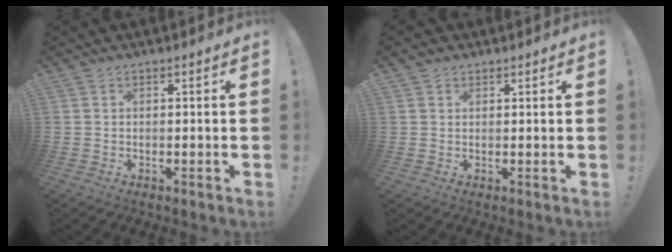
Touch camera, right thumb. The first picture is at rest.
{"total": 1.6, "force": [1.2, 1.1, 0.3], "torque": [0.000, -0.003, 0.022]}